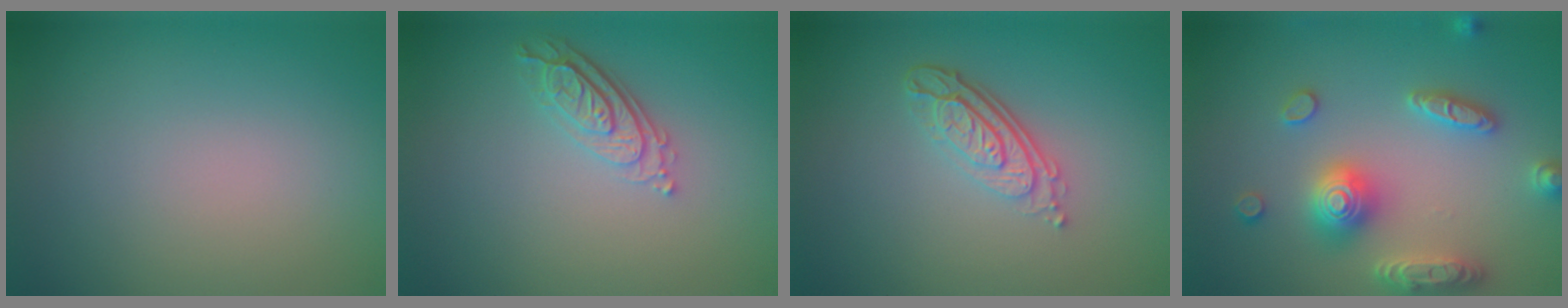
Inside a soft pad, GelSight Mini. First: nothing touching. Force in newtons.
{"total": 3.1, "press": 2.5, "slide": 1.8}
{"total": 4.1, "press": 2.9, "slide": 2.8}
{"total": 5.4, "press": 5.3, "slide": 0.9}